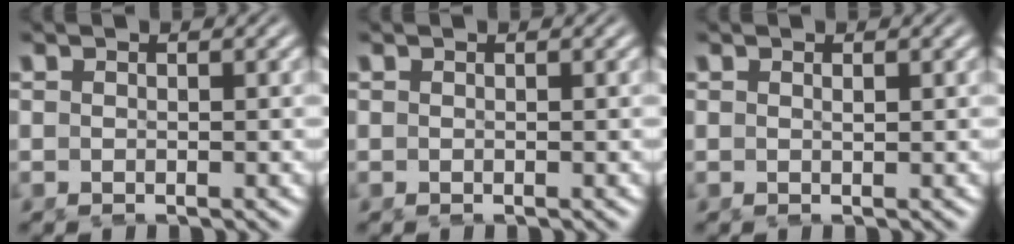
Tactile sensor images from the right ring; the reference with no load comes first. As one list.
[{"total": 0.0}, {"total": 0.6, "force": [0.1, -0.5, 0.3], "torque": [-0.006, -0.006, 0.007]}]